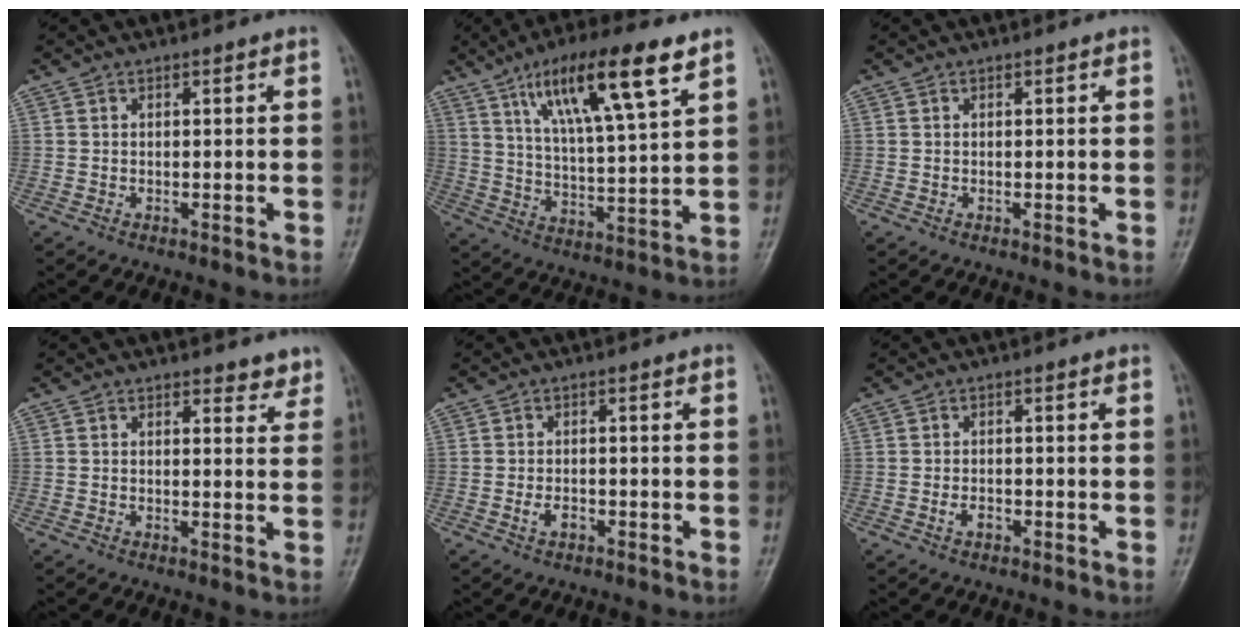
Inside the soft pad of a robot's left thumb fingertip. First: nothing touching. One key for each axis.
{"total": 16.6, "fx": 9.0, "fy": 3.3, "fz": 13.5, "tx": -0.225, "ty": -0.029, "tz": 0.161}
{"total": 0.0}
{"total": 3.2, "fx": 2.7, "fy": 1.4, "fz": 0.8, "tx": 0.015, "ty": -0.018, "tz": 0.027}
{"total": 2.2, "fx": -0.9, "fy": 1.3, "fz": 1.4, "tx": -0.024, "ty": 0.006, "tz": -0.016}
{"total": 1.8, "fx": -0.8, "fy": 1.2, "fz": 1.2, "tx": -0.018, "ty": 0.005, "tz": -0.014}